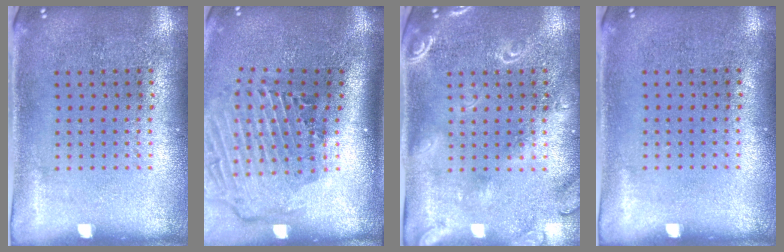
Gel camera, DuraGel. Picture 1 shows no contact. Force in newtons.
{"total": 2.9, "press": 1.9, "slide": 2.1}
{"total": 2.1, "press": 1.9, "slide": 0.7}
{"total": 0.0}